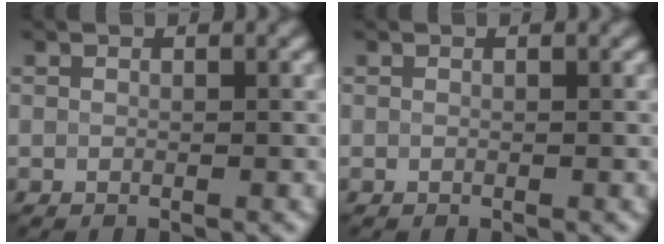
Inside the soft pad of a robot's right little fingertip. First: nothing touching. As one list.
[{"total": 0.0}]